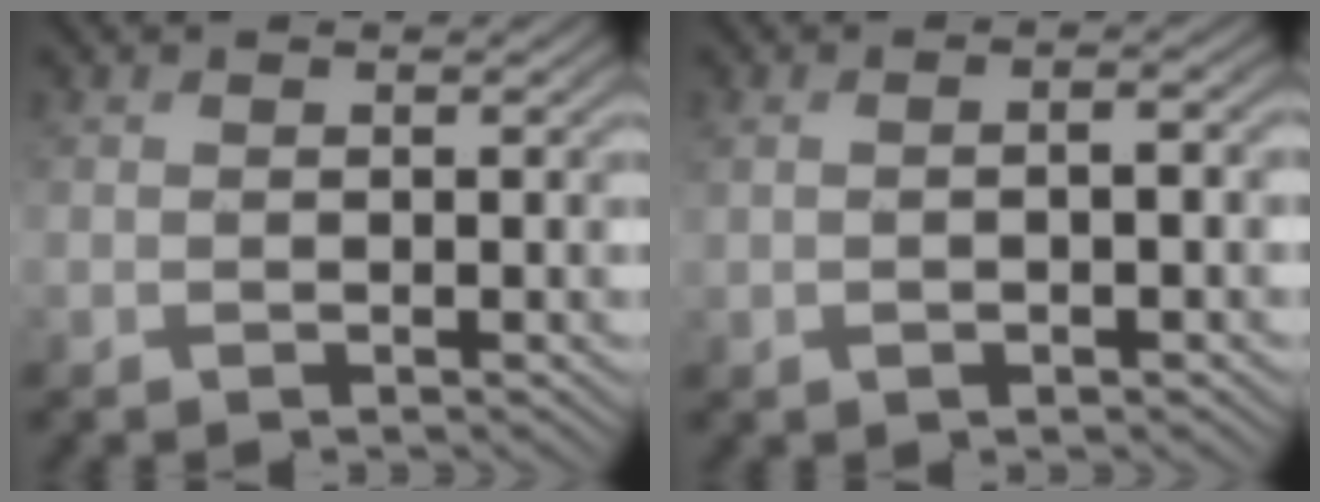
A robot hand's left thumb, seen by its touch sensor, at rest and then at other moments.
{"total": 3.4, "force": [-0.4, 1.1, 3.2], "torque": [-0.059, -0.004, -0.003]}